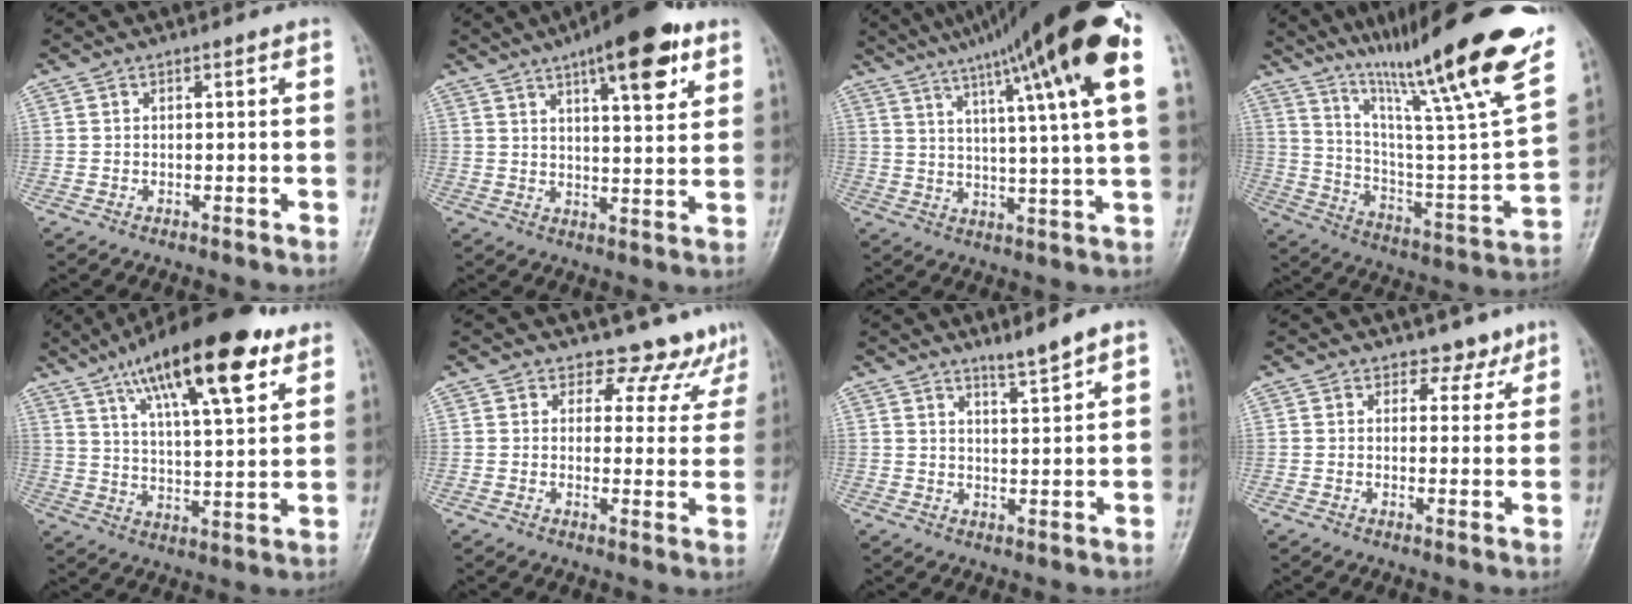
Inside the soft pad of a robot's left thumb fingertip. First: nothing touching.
{"total": 14.0, "force": [7.7, 4.3, 10.8], "torque": [-0.132, -0.026, 0.108]}
{"total": 23.1, "force": [12.5, 1.4, 19.4], "torque": [-0.296, -0.006, 0.179]}
{"total": 32.2, "force": [21.3, 4.0, 23.8], "torque": [-0.351, -0.072, 0.334]}
{"total": 21.3, "force": [12.2, 6.2, 16.4], "torque": [-0.246, -0.031, 0.198]}
{"total": 8.9, "force": [7.9, 4.1, -0.3], "torque": [0.054, -0.048, 0.072]}
{"total": 3.9, "force": [3.2, -0.2, 2.1], "torque": [-0.036, -0.029, 0.059]}
{"total": 3.4, "force": [2.7, 2.1, 0.2], "torque": [0.025, -0.017, 0.030]}